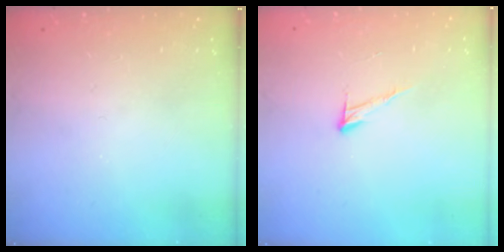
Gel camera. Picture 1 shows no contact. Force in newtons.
{"total": 5.9, "press": 5.9, "slide": 0.3}